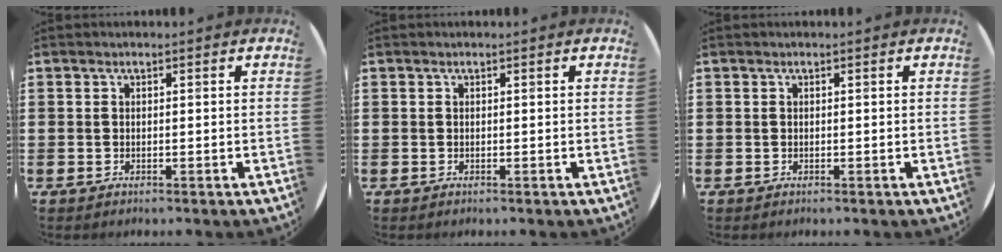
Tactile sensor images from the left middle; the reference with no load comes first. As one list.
[{"total": 0.0}, {"total": 0.0}]